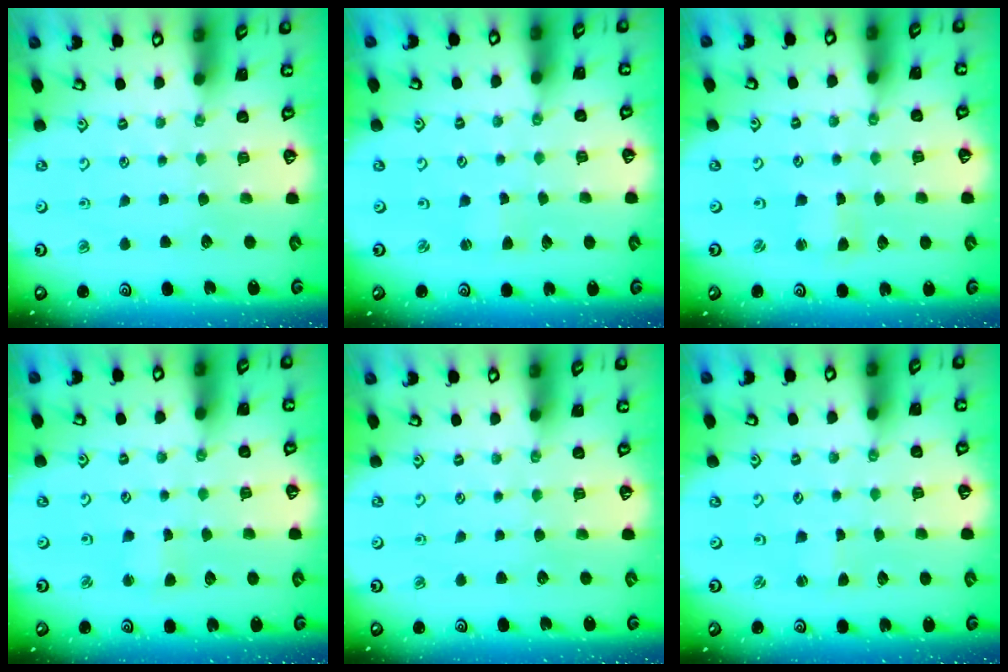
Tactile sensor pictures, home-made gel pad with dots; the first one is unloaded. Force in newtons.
{"total": 1.6, "press": 1.6, "slide": 0.3}
{"total": 0.9, "press": 0.9, "slide": 0.3}
{"total": 2.2, "press": 2.2, "slide": 0.3}
{"total": 0.0}
{"total": 0.7, "press": 0.7, "slide": 0.2}